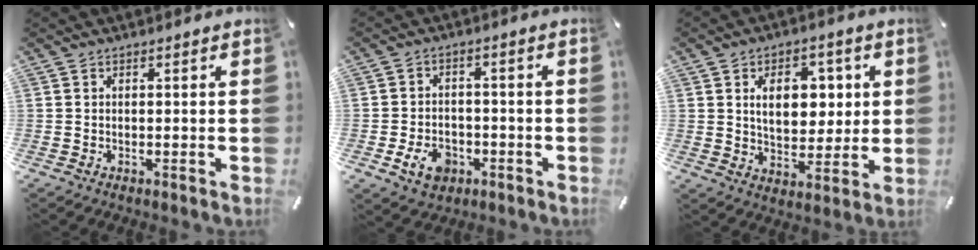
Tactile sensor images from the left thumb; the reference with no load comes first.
{"total": 7.0, "force": [-2.8, 5.2, 3.6], "torque": [-0.089, 0.011, -0.053]}
{"total": 11.3, "force": [3.0, 7.7, 7.7], "torque": [-0.113, 0.000, 0.047]}